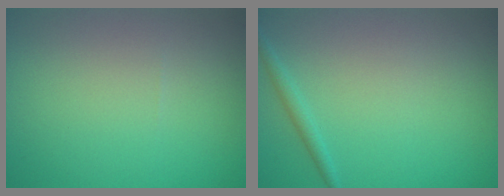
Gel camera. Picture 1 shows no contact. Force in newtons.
{"total": 1.1, "press": 1.1, "slide": 0.1}